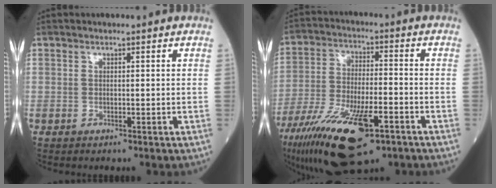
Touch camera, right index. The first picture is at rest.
{"total": 19.0, "force": [-11.0, 5.4, 14.6], "torque": [-0.285, -0.034, -0.191]}